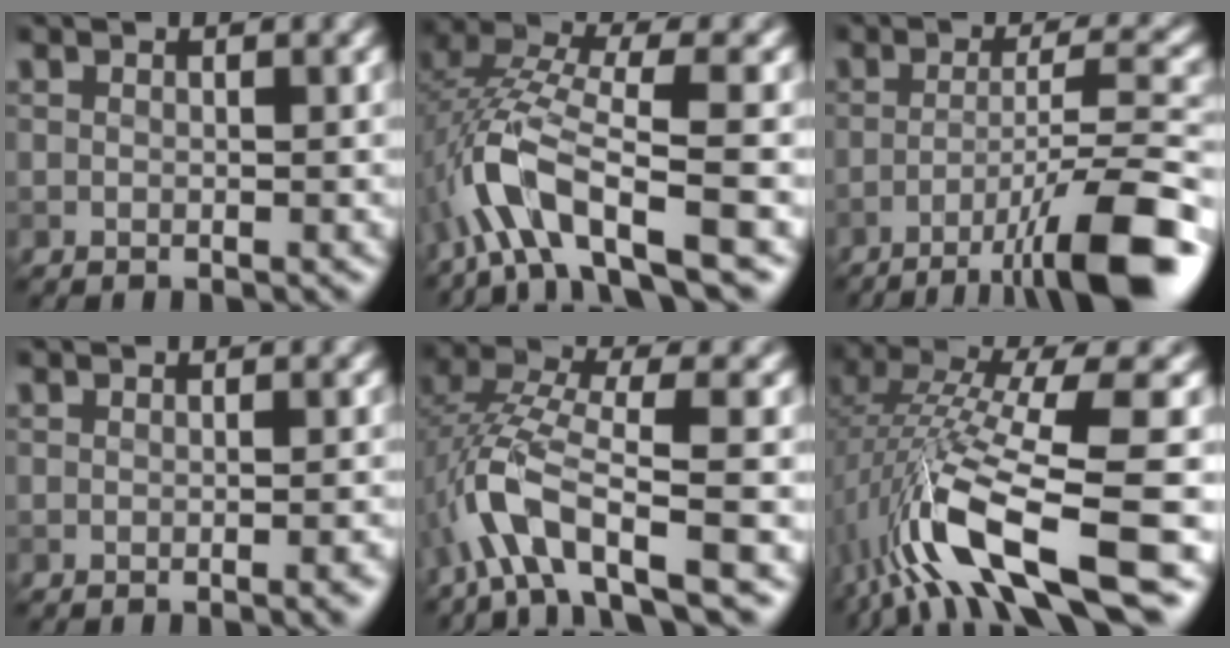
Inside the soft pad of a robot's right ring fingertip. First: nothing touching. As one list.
[{"total": 8.4, "force": [-3.8, 2.4, 7.1], "torque": [-0.148, 0.015, -0.079]}, {"total": 11.0, "force": [-6.4, 1.8, 8.8], "torque": [-0.120, 0.014, -0.103]}, {"total": 1.6, "force": [-0.6, 0.4, 1.4], "torque": [-0.010, 0.000, -0.009]}, {"total": 7.1, "force": [-3.3, 2.1, 5.9], "torque": [-0.120, 0.011, -0.071]}, {"total": 12.7, "force": [-5.3, 2.9, 11.2], "torque": [-0.219, 0.008, -0.085]}]